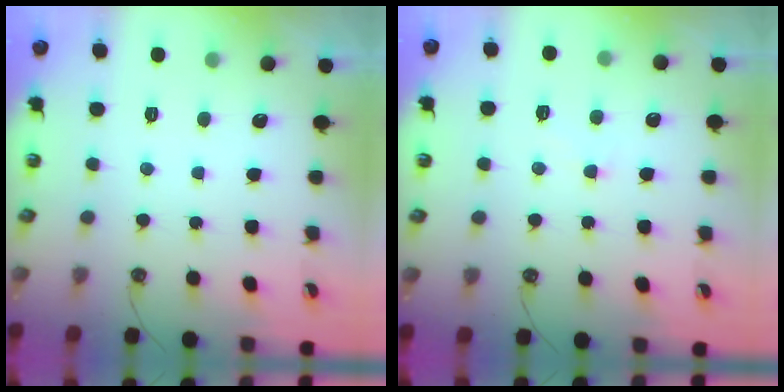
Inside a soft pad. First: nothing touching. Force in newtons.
{"total": 2.1, "press": 2.1, "slide": 0.5}